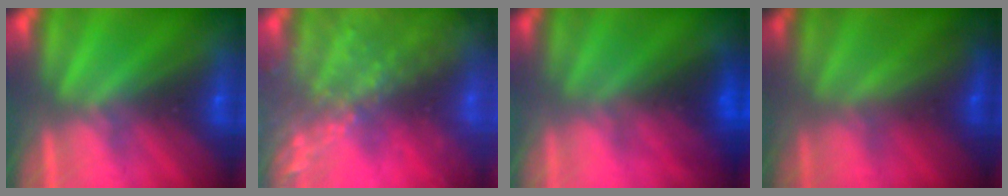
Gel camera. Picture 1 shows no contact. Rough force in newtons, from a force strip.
{"total": 8.2}
{"total": 2.3}
{"total": 3.1}